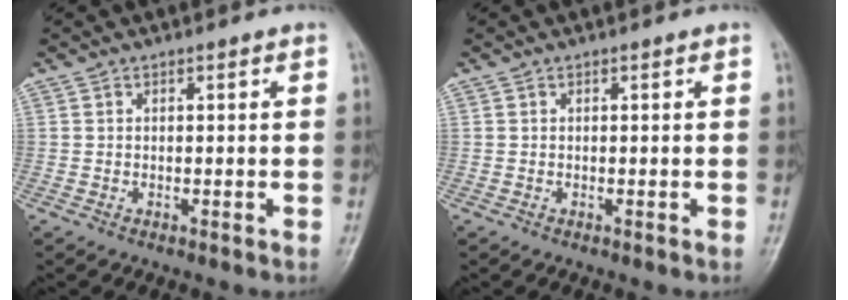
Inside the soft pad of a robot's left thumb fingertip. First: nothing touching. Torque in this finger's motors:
{"motor_torque": [0.00, 0.01, -0.01, -0.01, 0.00]}